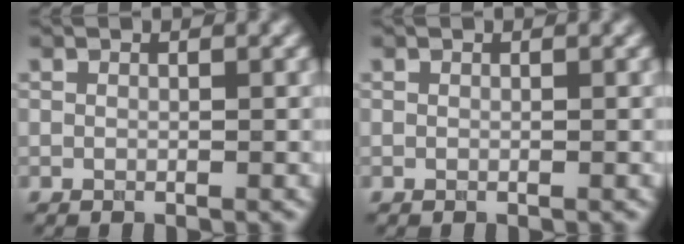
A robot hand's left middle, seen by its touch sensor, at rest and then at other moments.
{"total": 0.0}